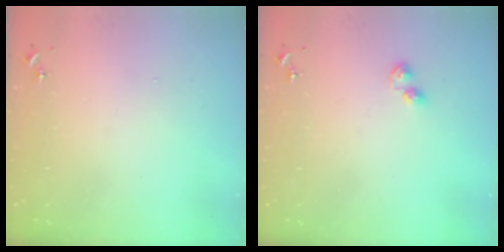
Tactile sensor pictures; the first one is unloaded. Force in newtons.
{"total": 3.7, "press": 3.7, "slide": 0.4}